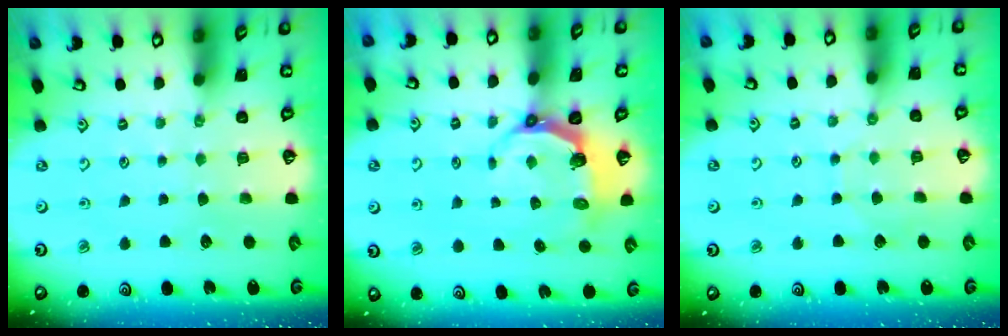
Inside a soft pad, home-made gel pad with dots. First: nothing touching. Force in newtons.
{"total": 5.2, "press": 3.8, "slide": 3.5}
{"total": 2.6, "press": 2.6, "slide": 0.3}